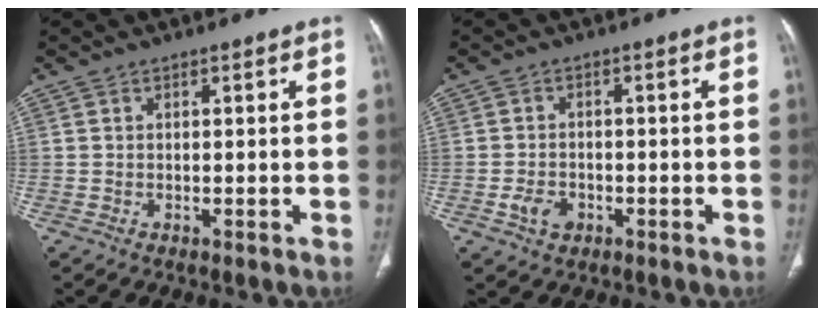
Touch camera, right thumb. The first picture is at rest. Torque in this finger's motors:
{"motor_torque": [0.32, 0.20, -0.22, -0.11, 0.00]}